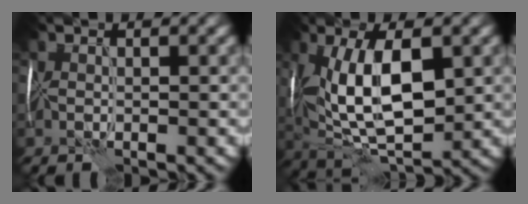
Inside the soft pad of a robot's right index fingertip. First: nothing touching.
{"total": 11.6, "force": [1.7, 5.4, 10.1], "torque": [-0.186, 0.006, 0.026]}